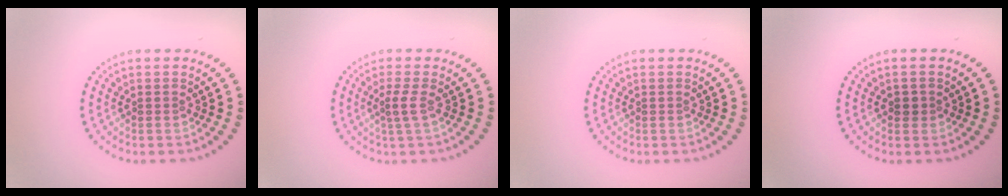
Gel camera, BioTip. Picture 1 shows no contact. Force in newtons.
{"total": 1.3, "press": 0.9, "slide": 0.9}
{"total": 0.0}
{"total": 1.0, "press": 1.0, "slide": 0.4}